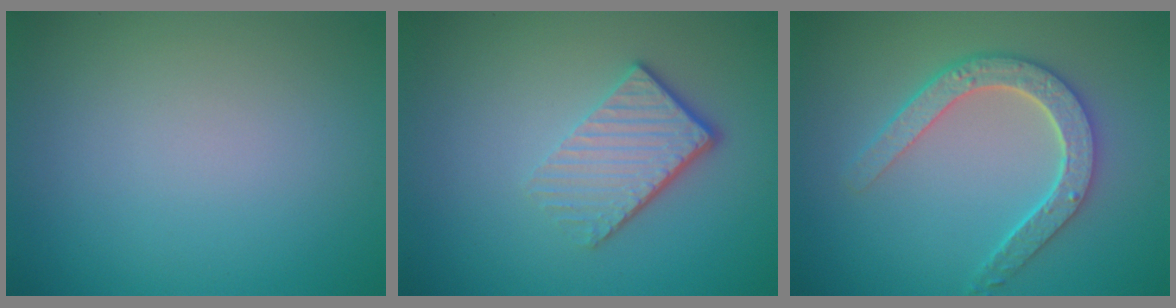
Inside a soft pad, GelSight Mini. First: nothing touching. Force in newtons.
{"total": 4.3, "press": 2.9, "slide": 3.2}
{"total": 4.5, "press": 3.7, "slide": 2.6}